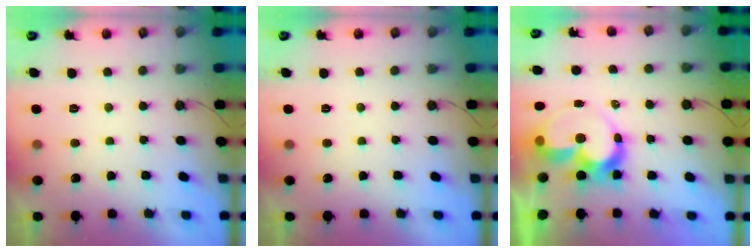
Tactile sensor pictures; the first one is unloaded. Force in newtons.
{"total": 0.0}
{"total": 11.8, "press": 11.8, "slide": 1.2}